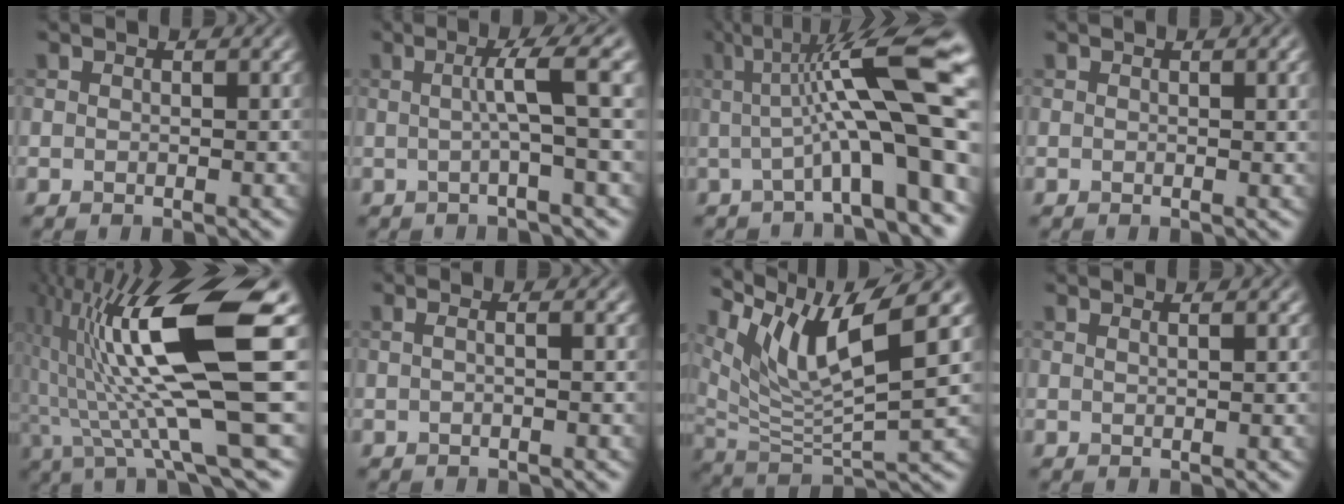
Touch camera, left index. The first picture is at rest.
{"total": 4.9, "force": [0.6, 0.5, 4.8], "torque": [-0.071, 0.014, 0.003]}
{"total": 12.3, "force": [1.2, 2.4, 12.0], "torque": [-0.166, 0.021, 0.018]}
{"total": 1.8, "force": [0.5, 0.5, 1.6], "torque": [-0.015, 0.004, 0.006]}
{"total": 14.4, "force": [2.1, 2.5, 14.1], "torque": [-0.248, 0.004, 0.043]}
{"total": 2.3, "force": [0.4, 1.1, 1.9], "torque": [-0.009, 0.000, -0.022]}
{"total": 9.1, "force": [5.4, 1.8, 7.1], "torque": [-0.140, 0.001, 0.106]}
{"total": 1.5, "force": [0.8, 0.7, 1.1], "torque": [-0.003, -0.002, -0.007]}